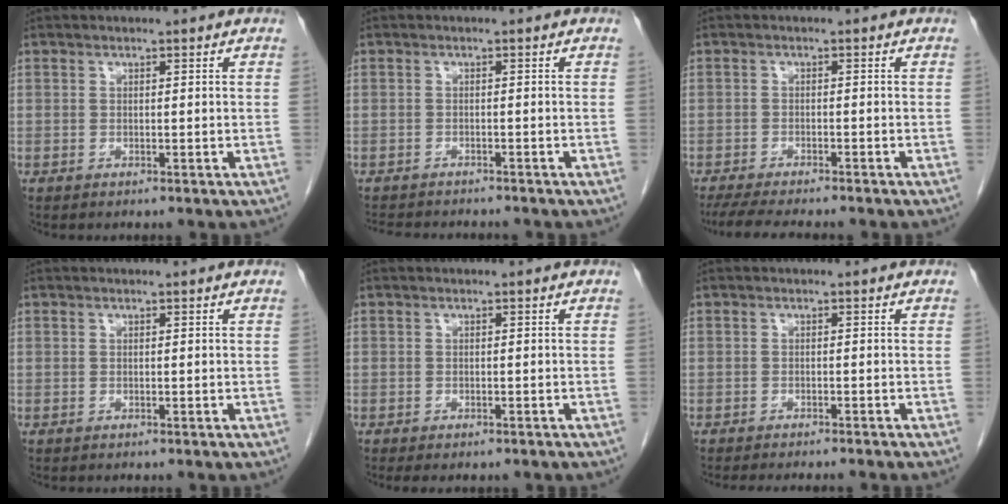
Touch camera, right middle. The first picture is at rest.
{"total": 7.8, "force": [-7.2, 1.5, 2.7], "torque": [-0.040, -0.007, -0.100]}
{"total": 9.4, "force": [-8.0, 1.2, 4.7], "torque": [-0.067, -0.014, -0.119]}
{"total": 0.0}
{"total": 3.1, "force": [-2.5, 1.2, 1.5], "torque": [-0.016, -0.006, -0.027]}
{"total": 6.6, "force": [-5.9, 0.1, 3.0], "torque": [-0.020, -0.011, -0.080]}